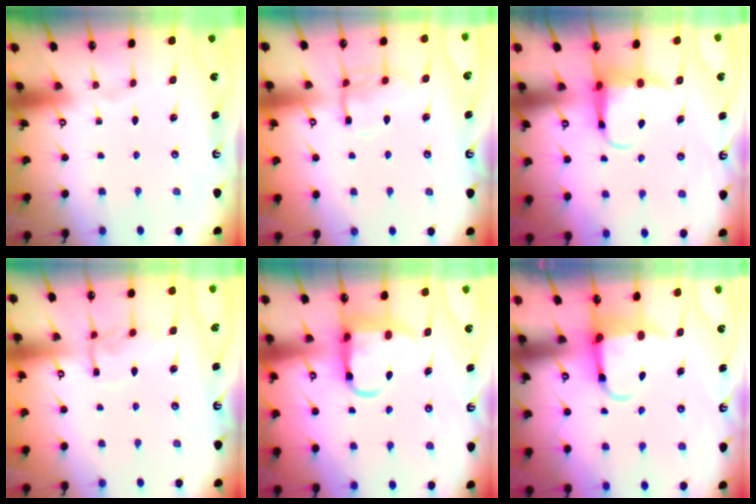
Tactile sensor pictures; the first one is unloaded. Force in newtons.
{"total": 11.1, "press": 11.1, "slide": 0.7}
{"total": 6.1, "press": 6.0, "slide": 0.9}
{"total": 8.7, "press": 8.7, "slide": 0.6}
{"total": 9.6, "press": 9.5, "slide": 1.4}
{"total": 4.8, "press": 4.7, "slide": 1.2}